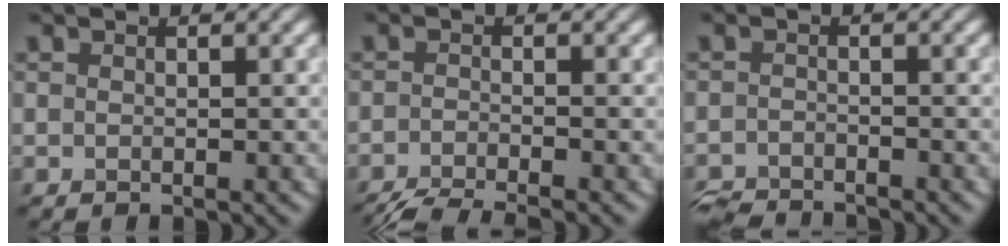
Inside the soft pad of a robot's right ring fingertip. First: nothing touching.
{"total": 4.8, "force": [-4.2, 0.6, 2.4], "torque": [-0.042, -0.017, -0.078]}
{"total": 4.0, "force": [-3.9, 0.6, 0.8], "torque": [-0.018, -0.017, -0.074]}